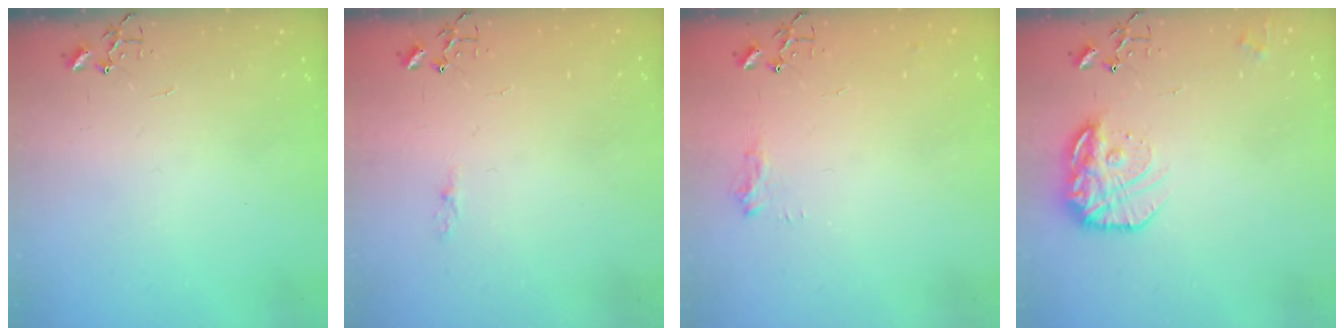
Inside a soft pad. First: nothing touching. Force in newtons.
{"total": 3.3, "press": 3.3, "slide": 0.4}
{"total": 8.7, "press": 8.7, "slide": 0.9}
{"total": 16.4, "press": 16.3, "slide": 1.3}